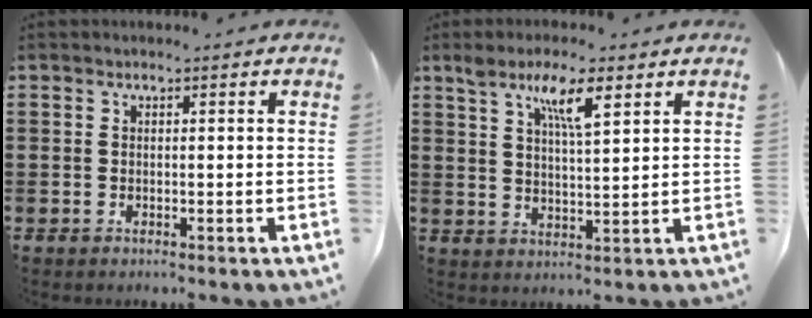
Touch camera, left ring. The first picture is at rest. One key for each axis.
{"total": 6.5, "fx": 3.7, "fy": 1.3, "fz": 5.2, "tx": -0.102, "ty": 0.003, "tz": 0.060}